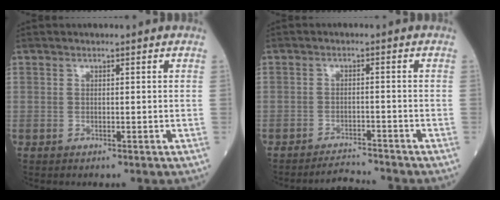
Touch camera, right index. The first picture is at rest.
{"total": 3.5, "force": [-3.4, -0.7, -0.2], "torque": [0.001, -0.012, -0.057]}